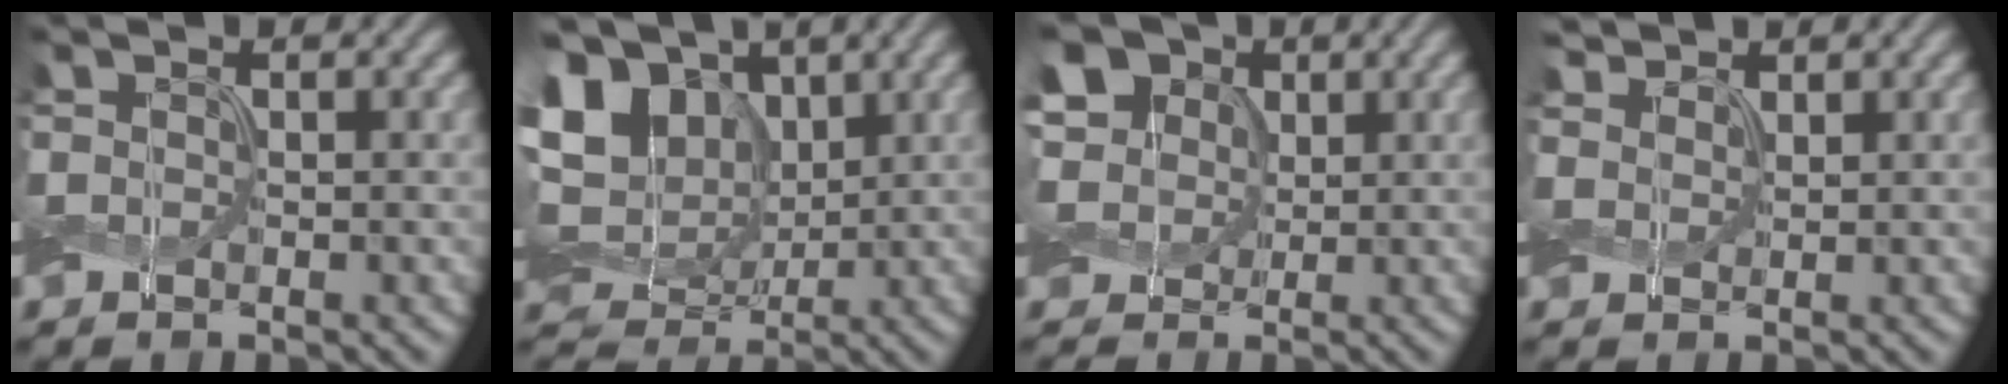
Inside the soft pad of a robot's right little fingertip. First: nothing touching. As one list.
[{"total": 13.4, "force": [4.4, 9.8, 8.0], "torque": [-0.189, 0.038, 0.053]}, {"total": 8.8, "force": [3.0, 6.9, 4.6], "torque": [-0.102, 0.029, 0.030]}, {"total": 2.8, "force": [2.3, 1.3, 0.9], "torque": [-0.032, -0.002, 0.049]}]